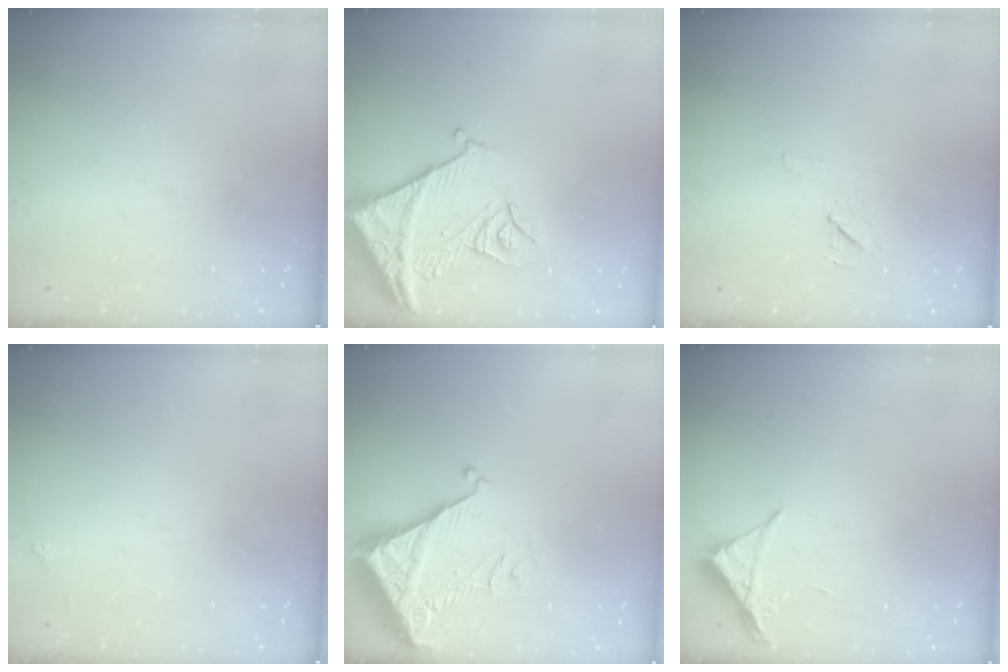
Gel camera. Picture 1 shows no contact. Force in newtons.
{"total": 14.7, "press": 14.6, "slide": 1.6}
{"total": 5.9, "press": 5.9, "slide": 0.9}
{"total": 2.0, "press": 2.0, "slide": 0.3}
{"total": 5.4, "press": 5.4, "slide": 0.7}
{"total": 3.9, "press": 3.8, "slide": 0.5}